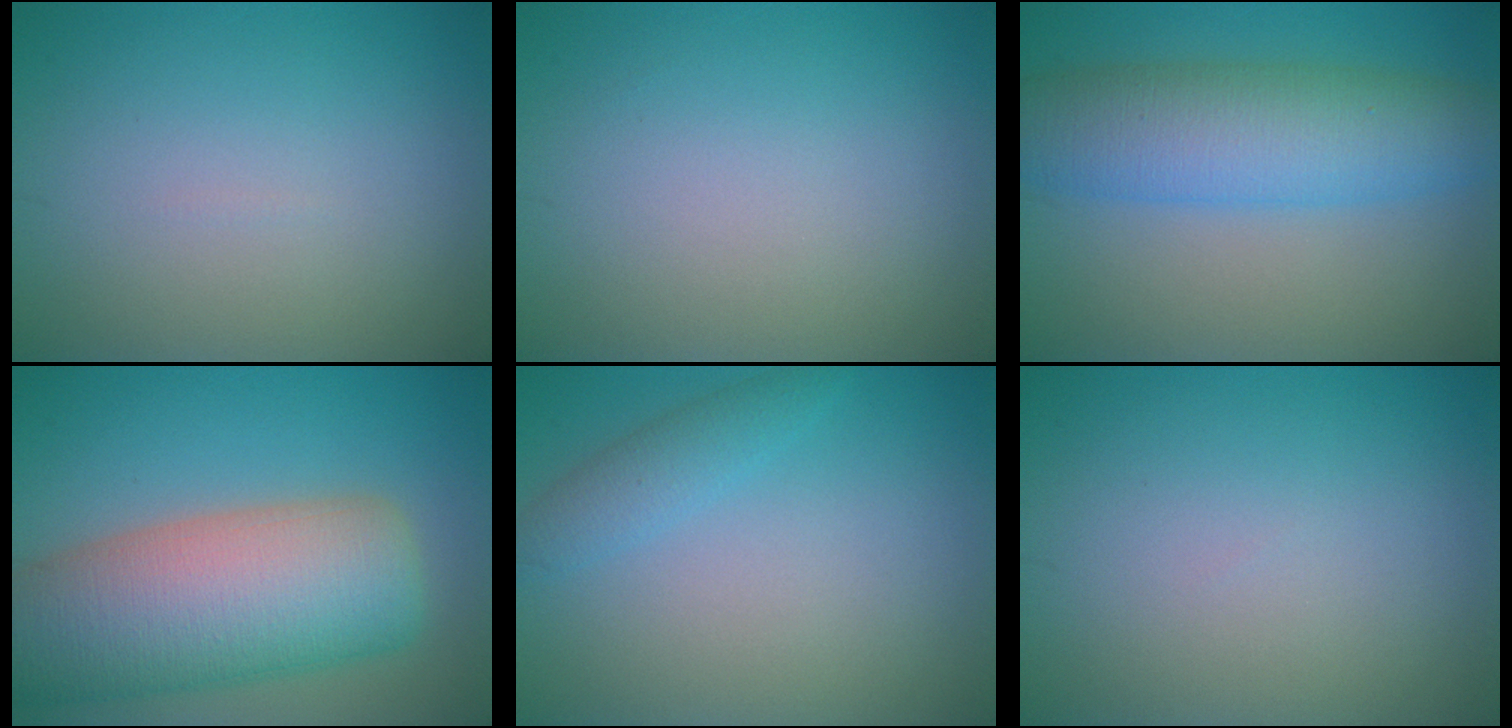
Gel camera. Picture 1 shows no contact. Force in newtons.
{"total": 0.0}
{"total": 8.0, "press": 8.0, "slide": 0.1}
{"total": 12.7, "press": 12.7, "slide": 1.0}
{"total": 2.0, "press": 2.0, "slide": 0.0}
{"total": 0.0}